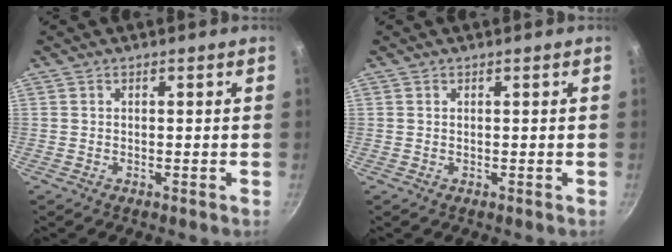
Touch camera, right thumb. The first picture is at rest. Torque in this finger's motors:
{"motor_torque": [0.14, 0.07, -0.09, -0.42, -0.01]}